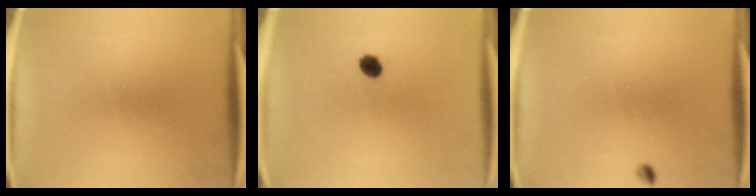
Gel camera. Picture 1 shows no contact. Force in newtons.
{"total": 2.9}
{"total": 1.0}